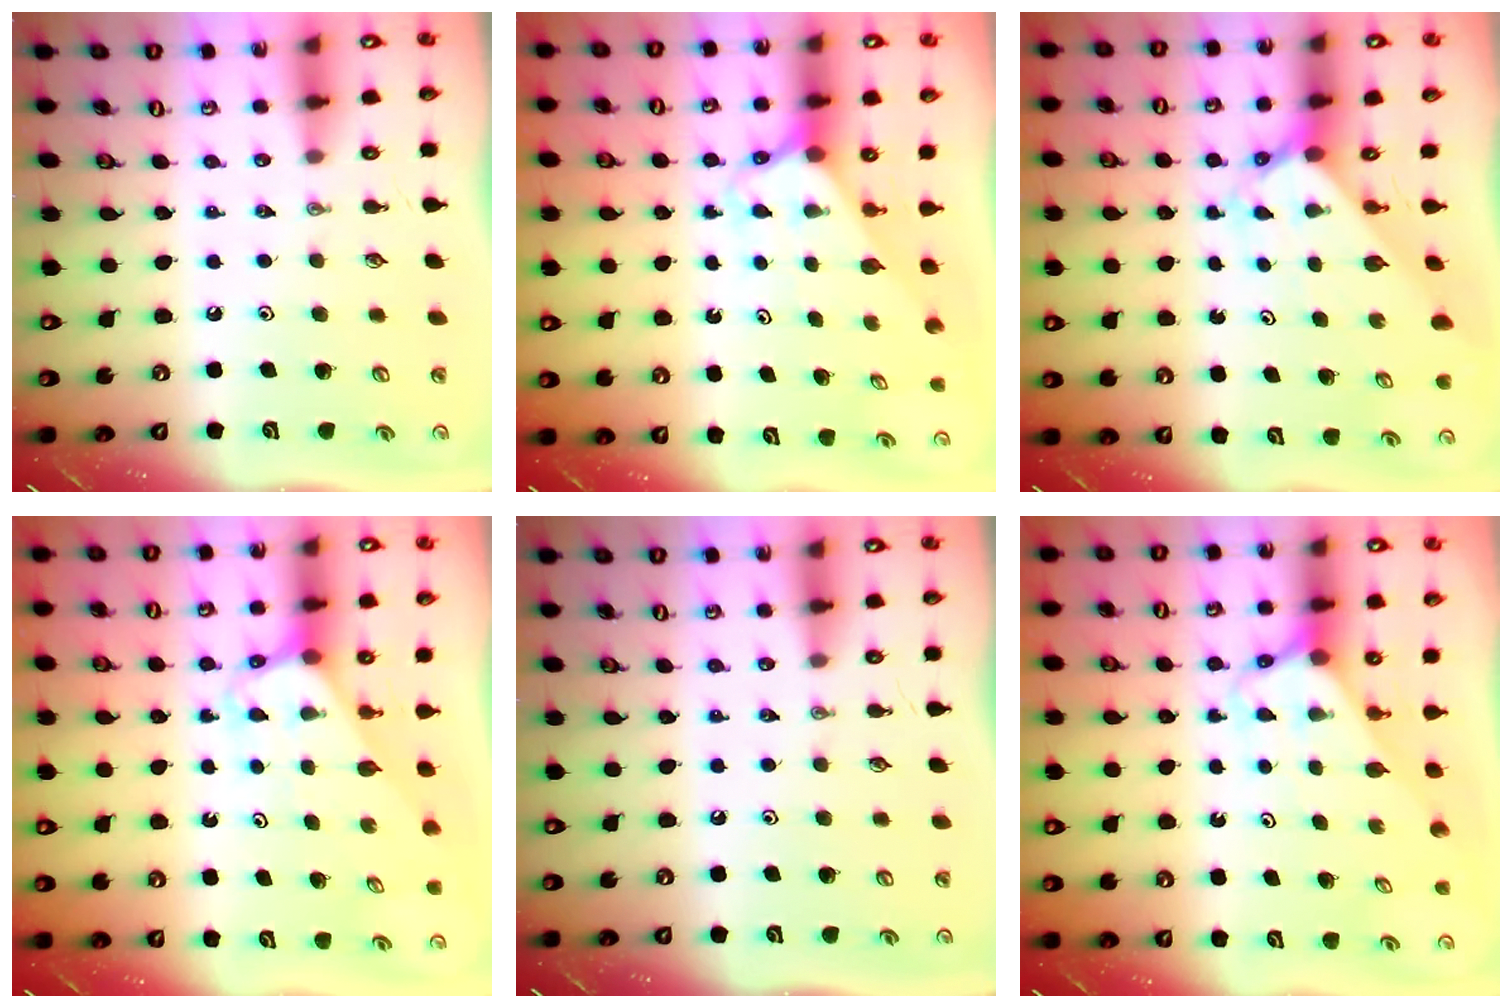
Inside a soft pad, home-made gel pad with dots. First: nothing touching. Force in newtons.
{"total": 2.6, "press": 2.6, "slide": 0.2}
{"total": 2.0, "press": 2.0, "slide": 0.2}
{"total": 3.2, "press": 3.2, "slide": 0.2}
{"total": 0.0}
{"total": 2.9, "press": 2.9, "slide": 0.2}